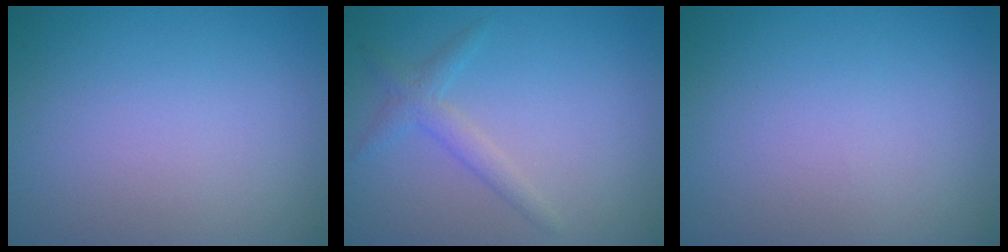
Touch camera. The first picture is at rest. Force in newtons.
{"total": 1.8, "press": 1.8, "slide": 0.0}
{"total": 0.0}